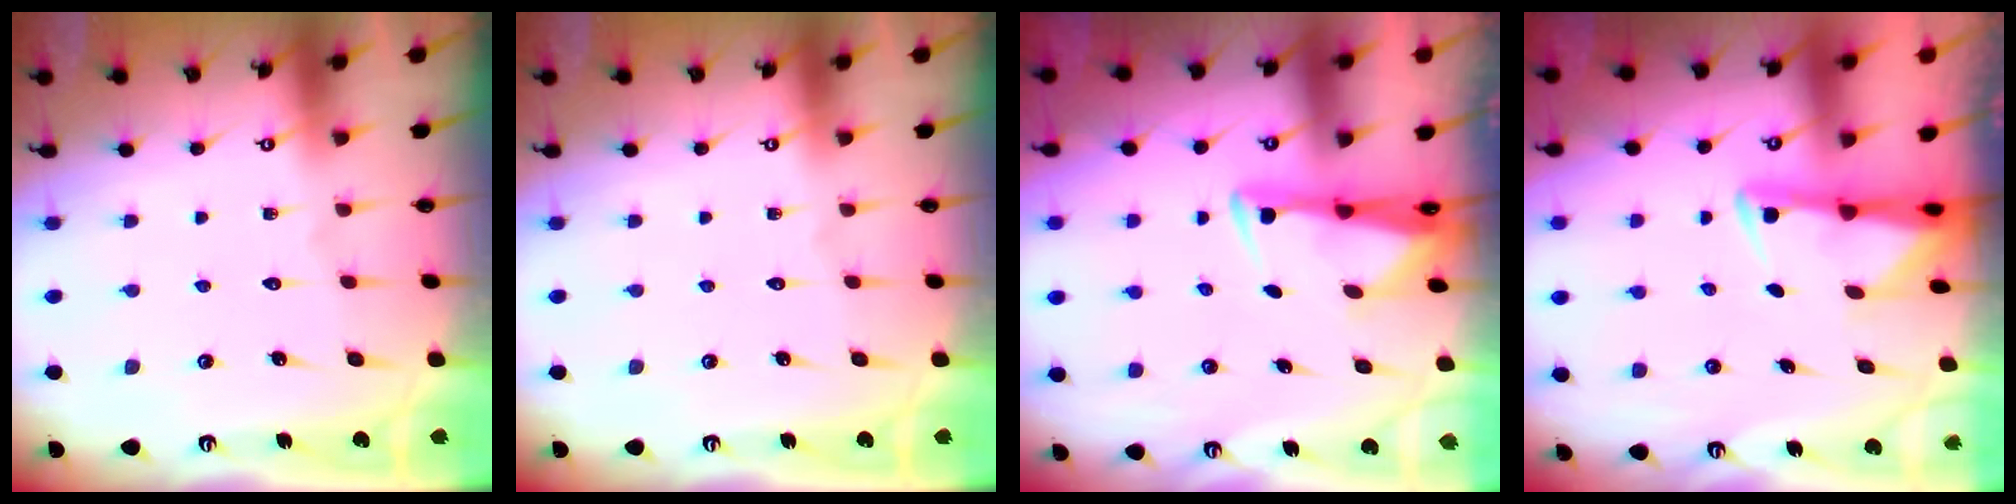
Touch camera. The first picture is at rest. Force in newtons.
{"total": 0.0}
{"total": 2.9, "press": 2.8, "slide": 0.9}
{"total": 2.7, "press": 2.6, "slide": 0.7}